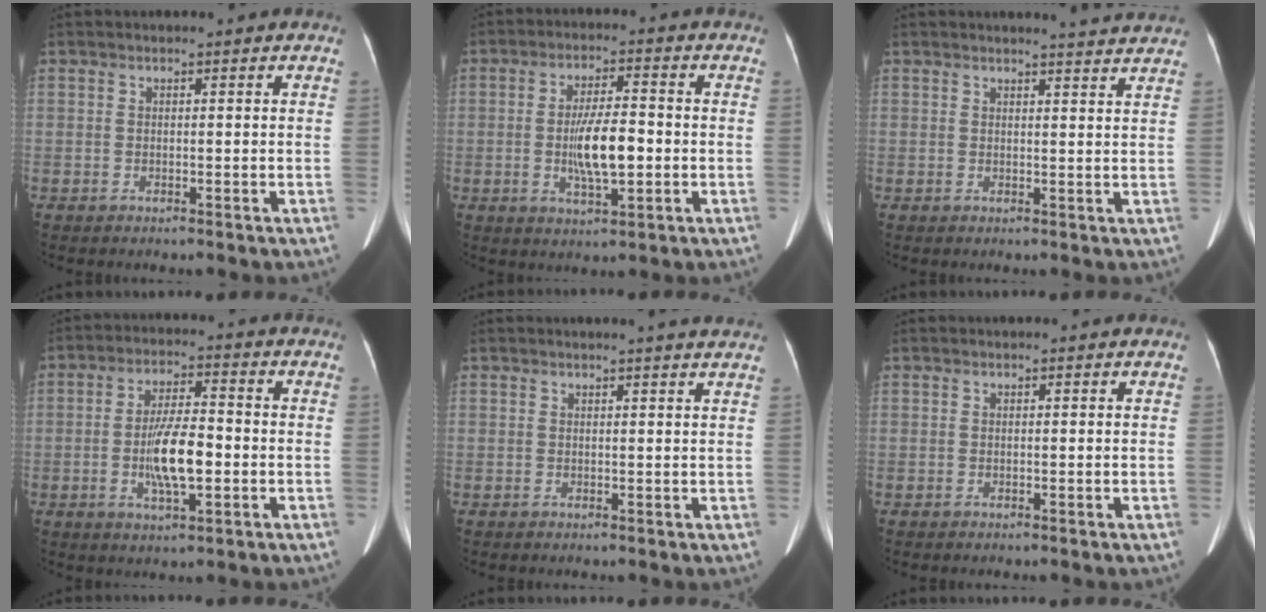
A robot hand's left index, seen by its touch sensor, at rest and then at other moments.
{"total": 7.9, "force": [-1.1, 2.0, 7.5], "torque": [-0.144, 0.001, -0.019]}
{"total": 4.9, "force": [4.8, -0.3, 1.2], "torque": [-0.021, -0.004, 0.042]}
{"total": 8.6, "force": [-1.7, 2.2, 8.1], "torque": [-0.156, 0.003, -0.030]}
{"total": 4.3, "force": [3.9, -0.4, 1.8], "torque": [-0.025, 0.005, 0.033]}
{"total": 0.0}